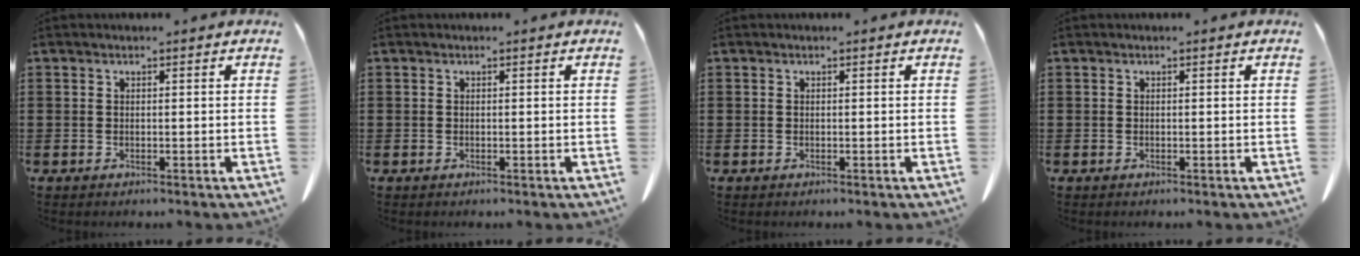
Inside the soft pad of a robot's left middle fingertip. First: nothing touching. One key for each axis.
{"total": 0.0}
{"total": 0.0}
{"total": 0.0}